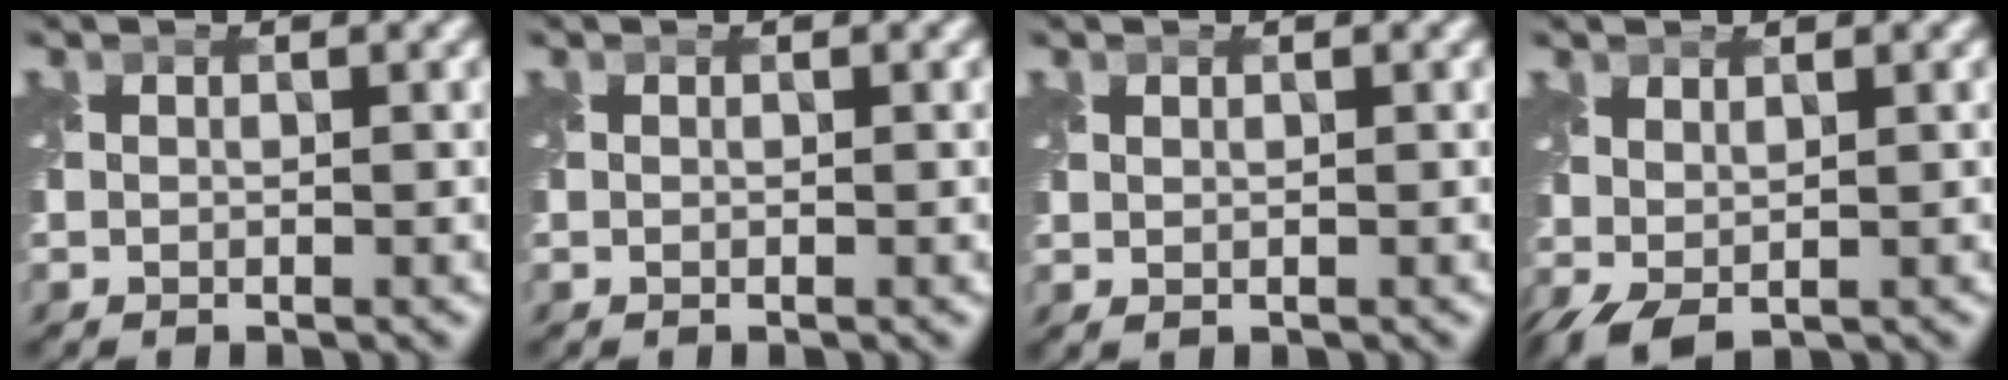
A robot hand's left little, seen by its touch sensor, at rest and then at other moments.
{"total": 0.0}
{"total": 0.5, "force": [0.4, 0.2, 0.3], "torque": [-0.009, 0.001, 0.010]}
{"total": 2.3, "force": [0.1, 1.2, 1.9], "torque": [-0.045, 0.000, 0.005]}